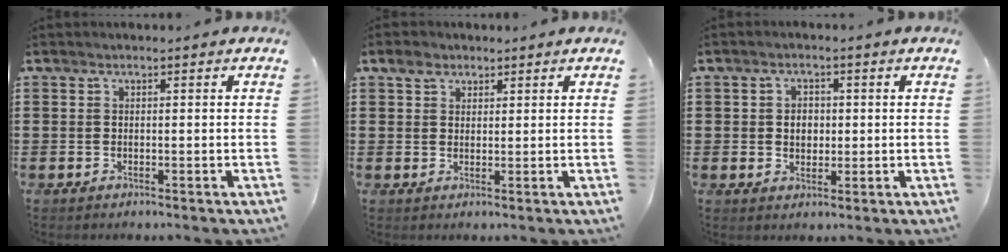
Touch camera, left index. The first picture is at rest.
{"total": 3.1, "force": [2.0, 2.2, 0.9], "torque": [-0.020, 0.007, 0.034]}
{"total": 2.7, "force": [0.2, 2.2, 1.6], "torque": [-0.031, 0.005, -0.002]}